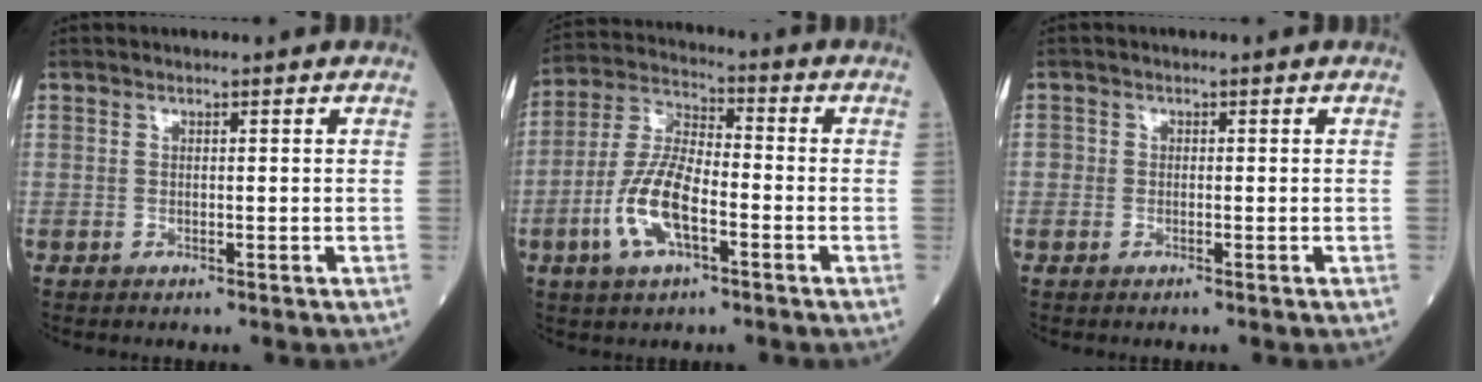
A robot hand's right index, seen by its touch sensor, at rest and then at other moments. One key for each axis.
{"total": 10.6, "fx": -3.7, "fy": 3.6, "fz": 9.3, "tx": -0.202, "ty": 0.004, "tz": -0.074}
{"total": 0.9, "fx": -0.5, "fy": 0.6, "fz": 0.4, "tx": -0.001, "ty": 0.002, "tz": -0.010}